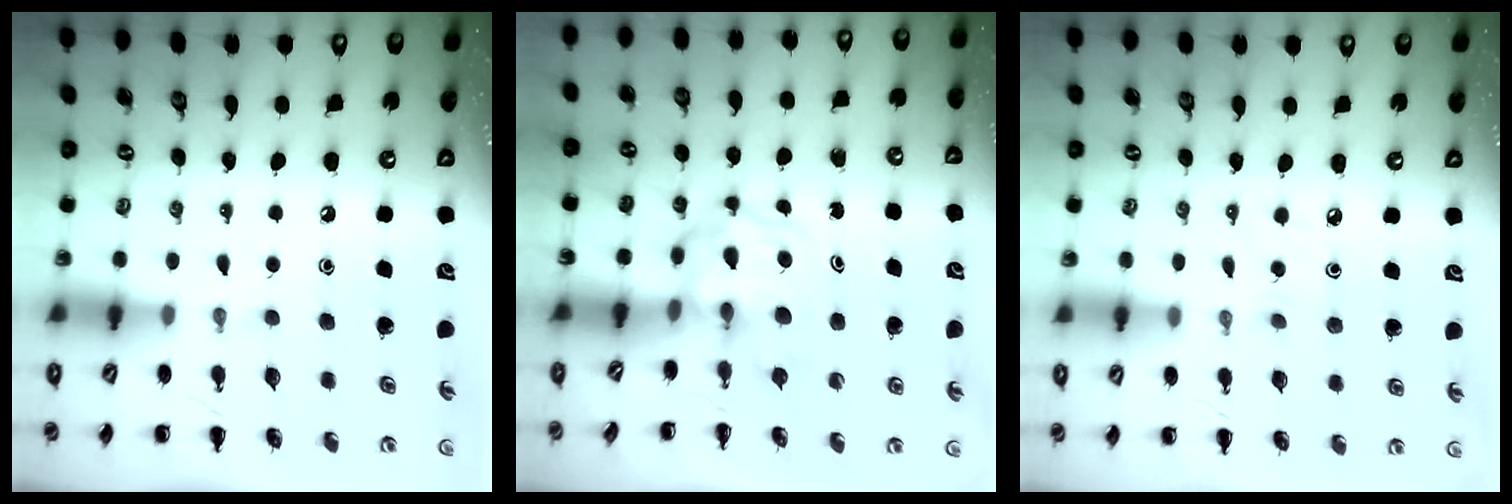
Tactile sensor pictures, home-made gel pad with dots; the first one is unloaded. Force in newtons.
{"total": 3.8, "press": 3.8, "slide": 0.4}
{"total": 2.7, "press": 2.5, "slide": 0.9}